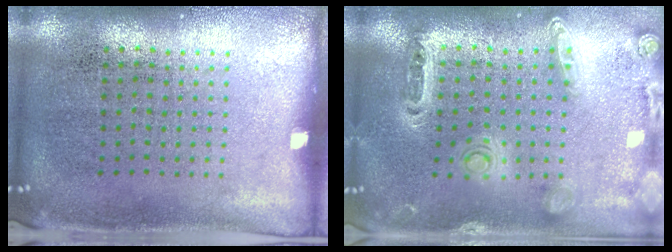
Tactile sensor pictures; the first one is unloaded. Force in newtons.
{"total": 1.4, "press": 1.4, "slide": 0.3}